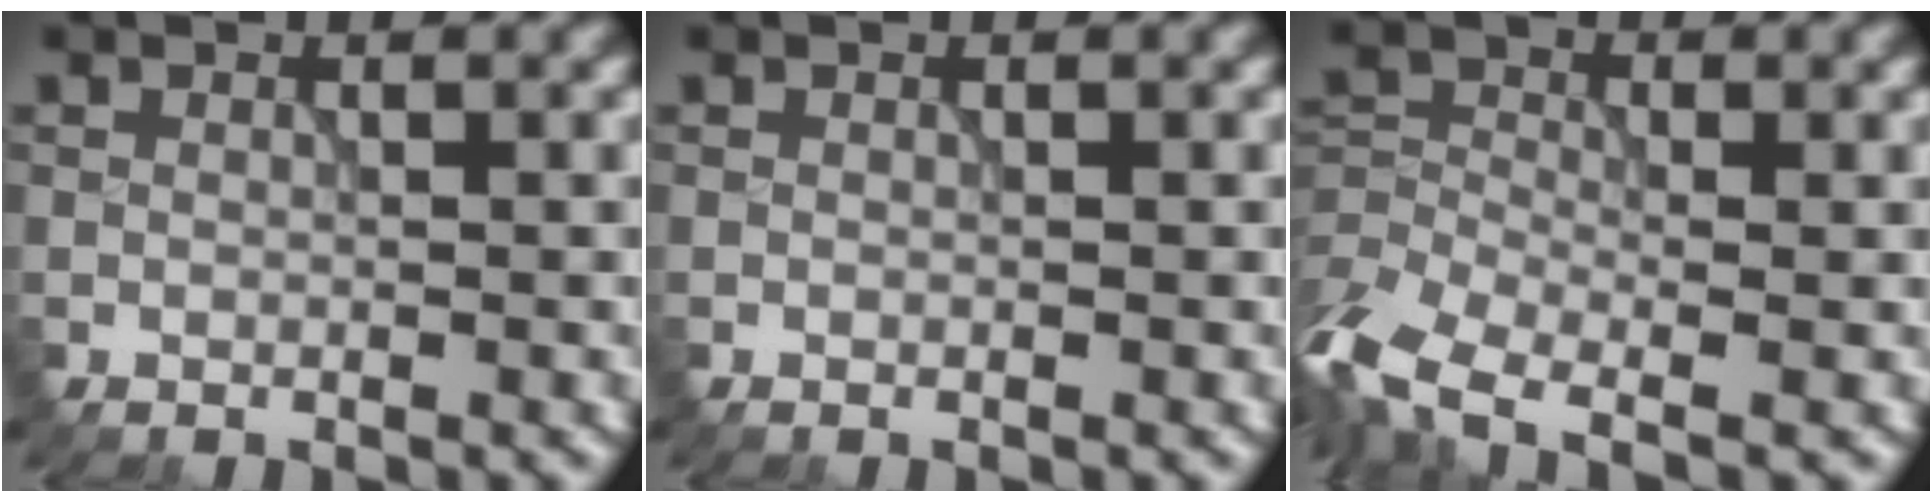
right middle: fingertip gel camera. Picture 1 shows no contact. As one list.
[{"total": 0.0}, {"total": 7.6, "force": [-4.2, 3.6, 5.2], "torque": [-0.113, -0.010, -0.095]}]